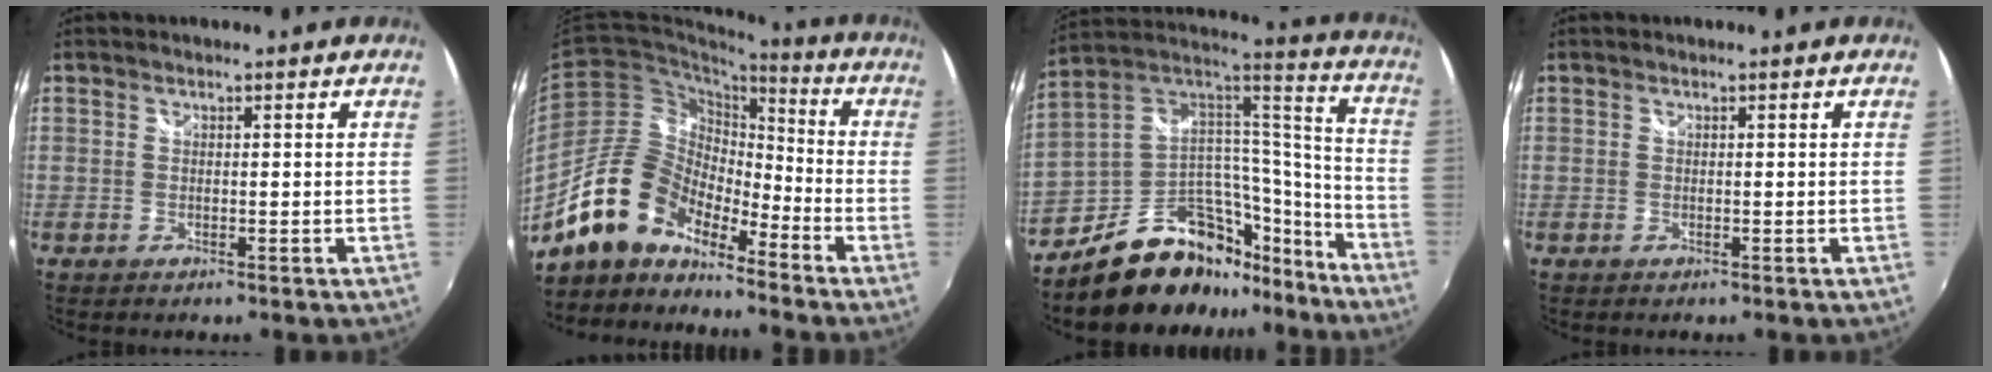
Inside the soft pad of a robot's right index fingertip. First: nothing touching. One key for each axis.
{"total": 14.1, "fx": -11.4, "fy": 6.4, "fz": 5.4, "tx": -0.103, "ty": 0.025, "tz": -0.217}
{"total": 22.3, "fx": -16.3, "fy": 12.0, "fz": 9.3, "tx": -0.166, "ty": 0.067, "tz": -0.249}
{"total": 0.0}